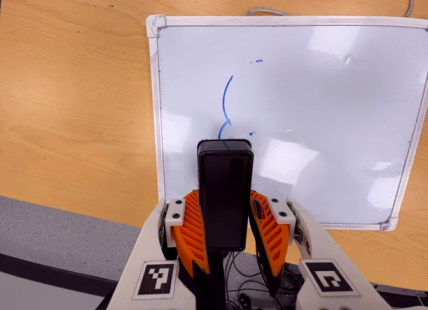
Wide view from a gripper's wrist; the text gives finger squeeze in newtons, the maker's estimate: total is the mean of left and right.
{"total": 5.8, "left": 5.3, "right": 6.4}